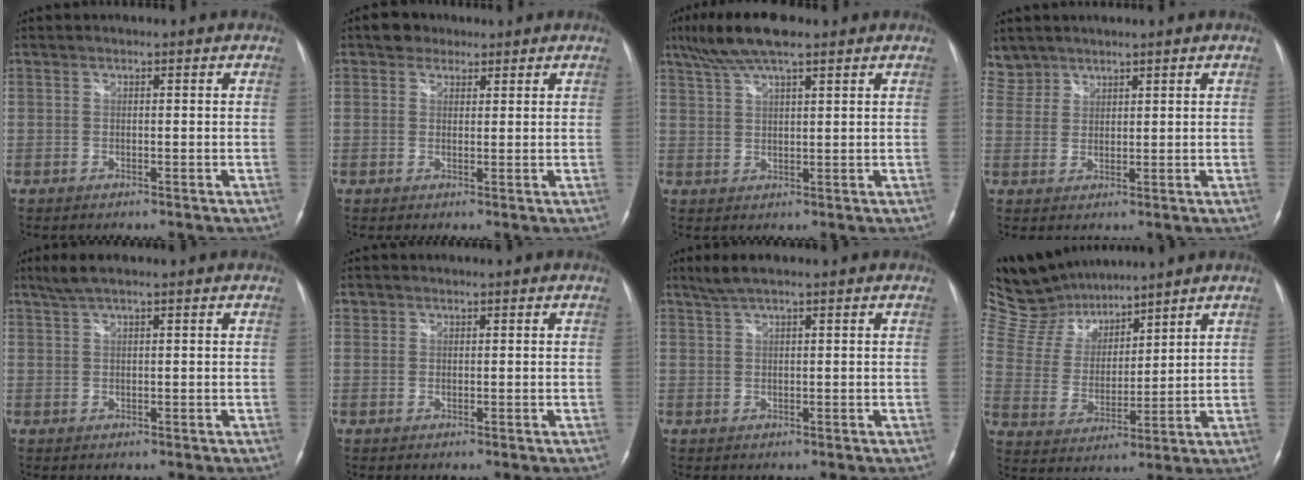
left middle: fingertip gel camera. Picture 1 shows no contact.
{"total": 2.8, "force": [1.9, 2.0, 0.5], "torque": [-0.010, 0.009, 0.027]}
{"total": 8.5, "force": [6.1, 1.4, 5.7], "torque": [-0.112, 0.020, 0.106]}
{"total": 3.7, "force": [3.2, 1.8, -0.7], "torque": [0.019, 0.009, 0.067]}
{"total": 3.2, "force": [2.3, 0.2, 2.2], "torque": [-0.051, 0.013, 0.046]}
{"total": 0.8, "force": [0.5, 0.7, 0.0], "torque": [0.006, 0.004, 0.008]}
{"total": 3.2, "force": [2.4, 0.2, 2.1], "torque": [-0.049, 0.011, 0.048]}
{"total": 13.3, "force": [12.3, 3.7, 3.5], "torque": [-0.082, 0.022, 0.244]}